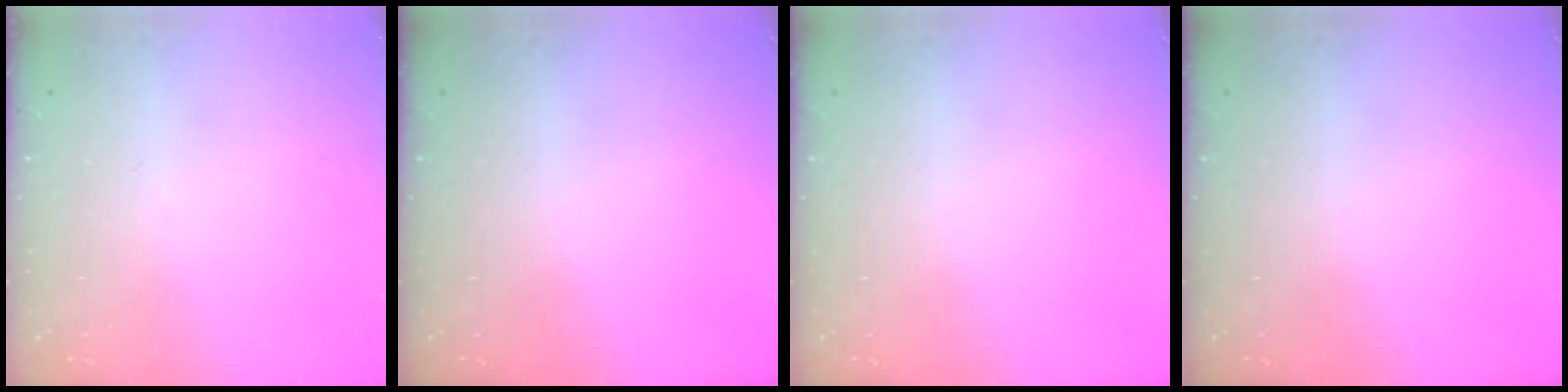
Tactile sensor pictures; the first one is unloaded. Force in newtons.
{"total": 0.0}
{"total": 0.0}
{"total": 0.0}